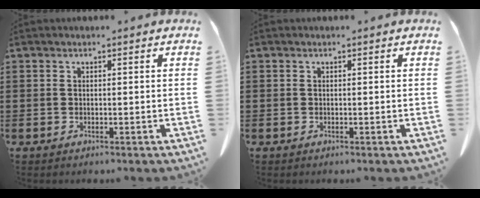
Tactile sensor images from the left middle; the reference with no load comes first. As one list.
[{"total": 0.0}]